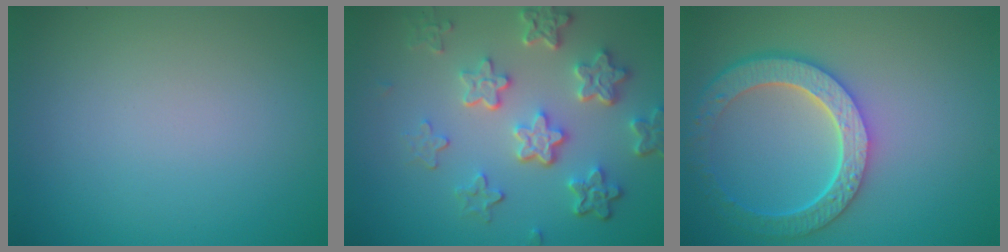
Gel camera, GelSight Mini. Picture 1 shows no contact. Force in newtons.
{"total": 5.8, "press": 4.4, "slide": 3.8}
{"total": 6.5, "press": 5.1, "slide": 4.0}